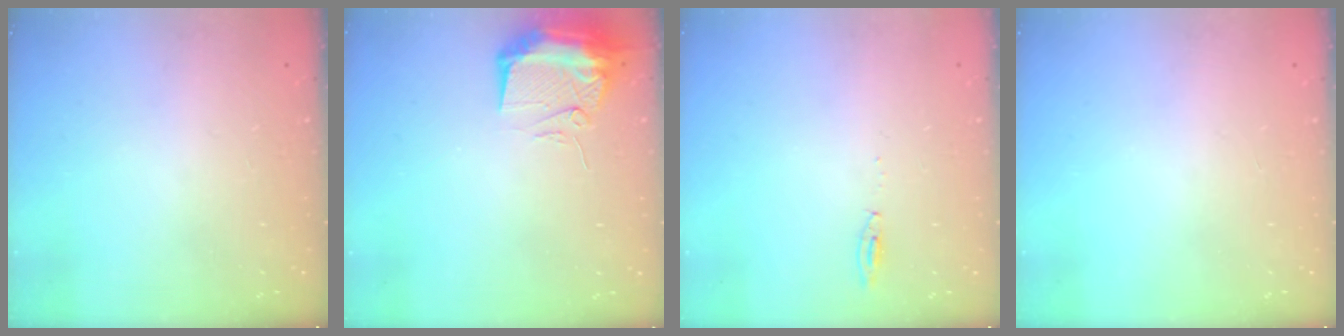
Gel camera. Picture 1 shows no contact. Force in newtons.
{"total": 11.0, "press": 11.0, "slide": 1.2}
{"total": 3.8, "press": 3.8, "slide": 0.8}
{"total": 0.0}